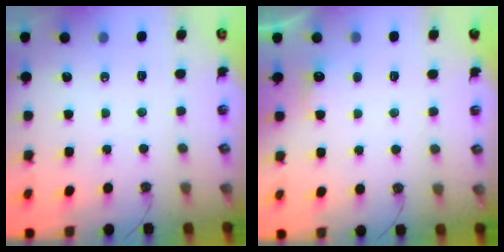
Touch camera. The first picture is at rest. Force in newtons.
{"total": 6.0, "press": 5.9, "slide": 1.0}